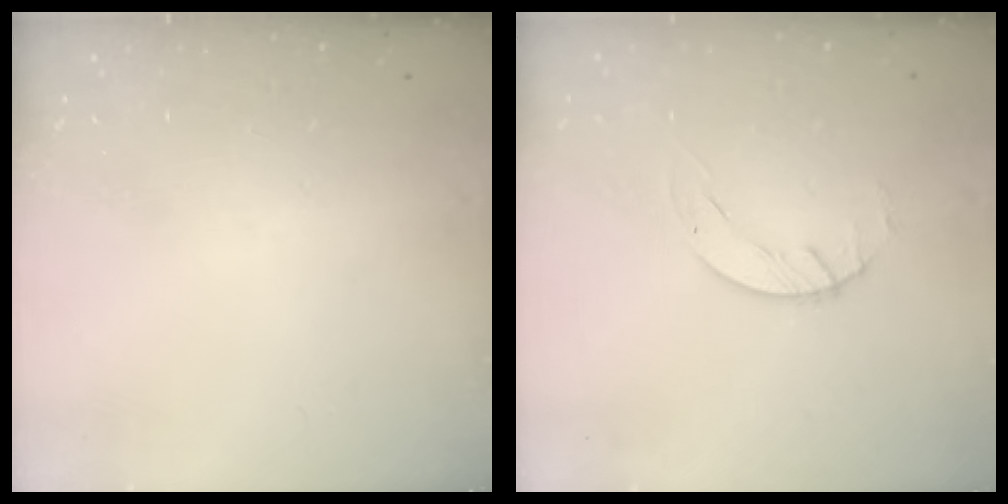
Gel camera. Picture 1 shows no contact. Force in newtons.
{"total": 1.4, "press": 1.4, "slide": 0.2}